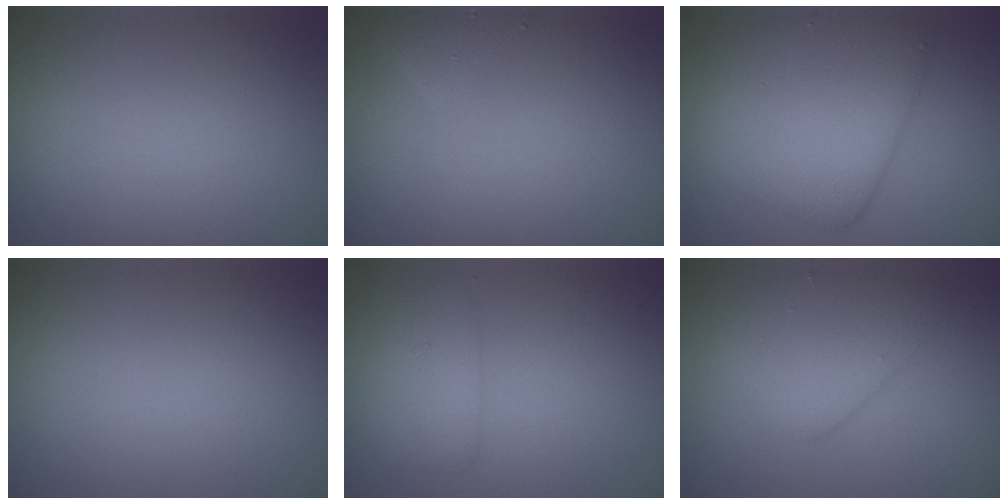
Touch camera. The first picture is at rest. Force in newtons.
{"total": 1.7, "press": 1.7, "slide": 0.1}
{"total": 7.6, "press": 7.6, "slide": 0.2}
{"total": 0.0}
{"total": 2.1, "press": 2.1, "slide": 0.1}
{"total": 3.8, "press": 3.8, "slide": 0.2}